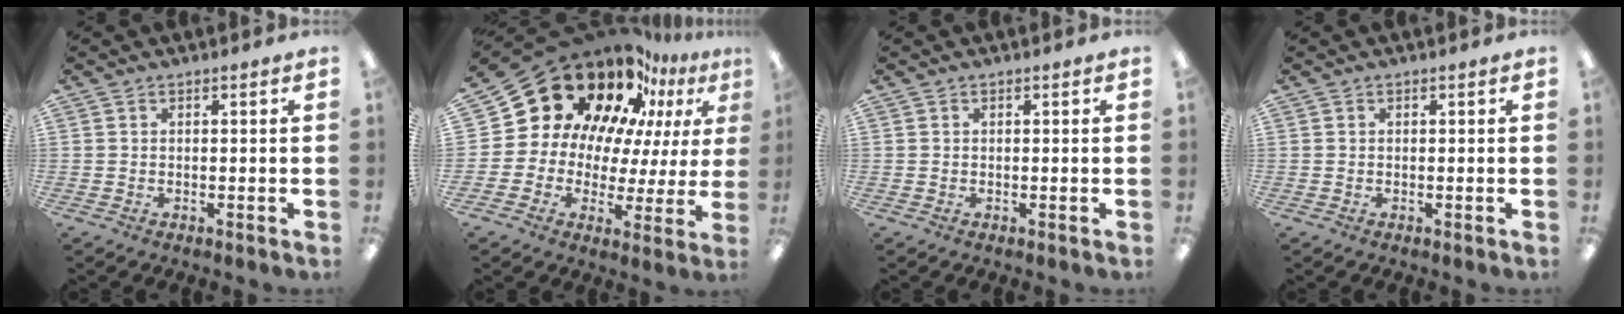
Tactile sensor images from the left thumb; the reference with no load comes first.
{"total": 21.6, "force": [13.7, 13.7, 9.5], "torque": [-0.156, -0.097, 0.261]}
{"total": 0.0}
{"total": 0.0}